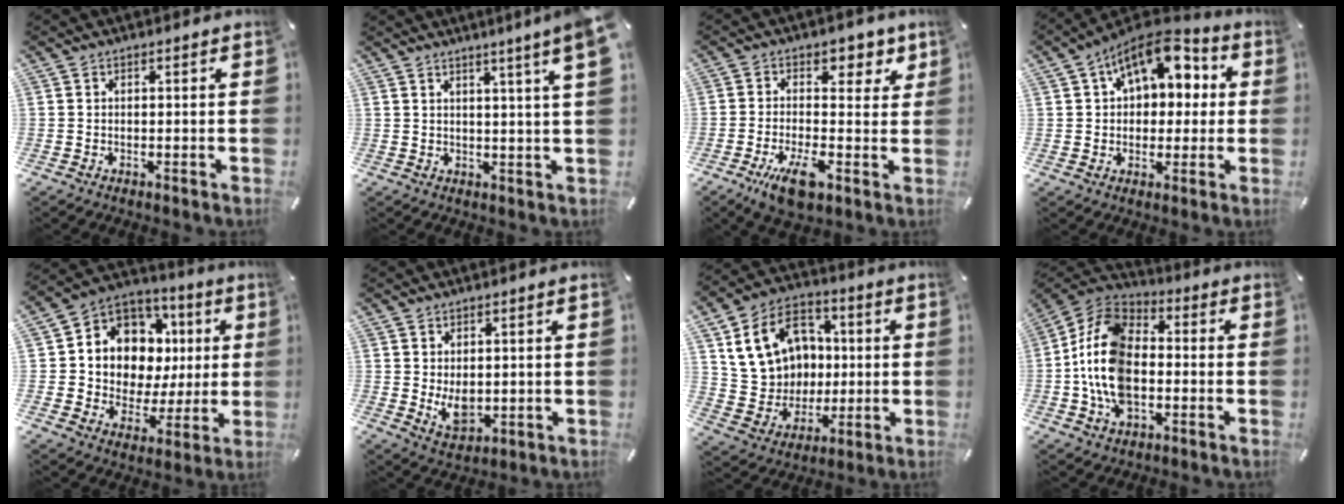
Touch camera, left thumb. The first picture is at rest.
{"total": 6.8, "force": [3.9, -0.5, 5.5], "torque": [-0.089, -0.022, 0.061]}
{"total": 12.5, "force": [-1.1, 8.1, 9.5], "torque": [-0.124, -0.008, -0.017]}
{"total": 12.7, "force": [5.8, 8.5, 7.5], "torque": [-0.107, -0.030, 0.103]}
{"total": 10.9, "force": [2.4, 10.1, 3.1], "torque": [-0.056, -0.030, 0.056]}
{"total": 6.0, "force": [0.4, 4.2, 4.3], "torque": [-0.071, -0.011, 0.006]}
{"total": 17.2, "force": [3.4, 14.9, 7.9], "torque": [-0.152, 0.004, 0.075]}
{"total": 15.9, "force": [-2.7, 10.6, 11.5], "torque": [-0.268, 0.011, -0.054]}